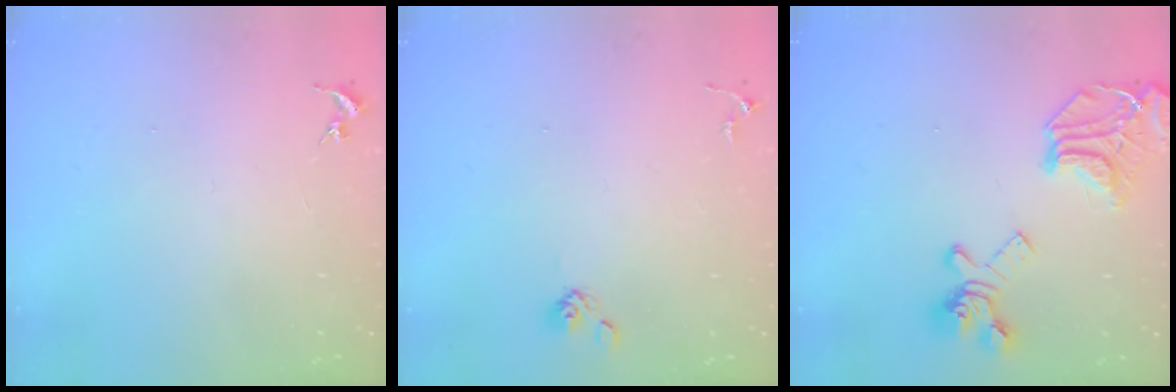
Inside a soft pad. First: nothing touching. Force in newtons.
{"total": 4.1, "press": 3.8, "slide": 1.5}
{"total": 22.2, "press": 22.1, "slide": 2.3}